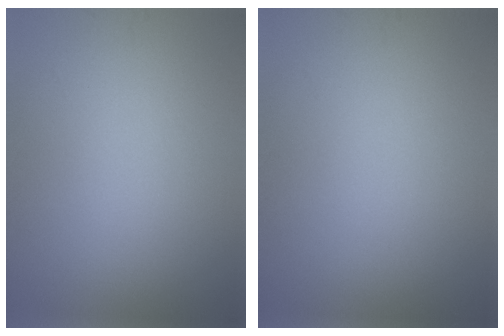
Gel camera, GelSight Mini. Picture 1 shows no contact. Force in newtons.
{"total": 0.0}